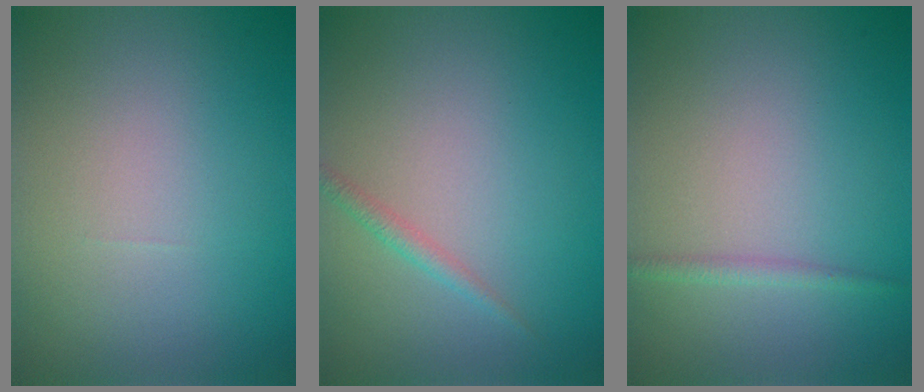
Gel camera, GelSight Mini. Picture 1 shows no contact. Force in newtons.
{"total": 1.1, "press": 1.1, "slide": 0.0}
{"total": 1.1, "press": 1.1, "slide": 0.1}